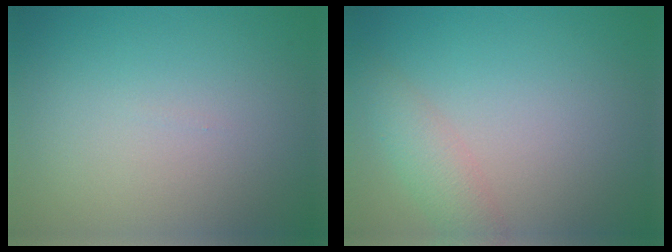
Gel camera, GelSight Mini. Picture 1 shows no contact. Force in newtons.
{"total": 2.5, "press": 2.5, "slide": 0.1}